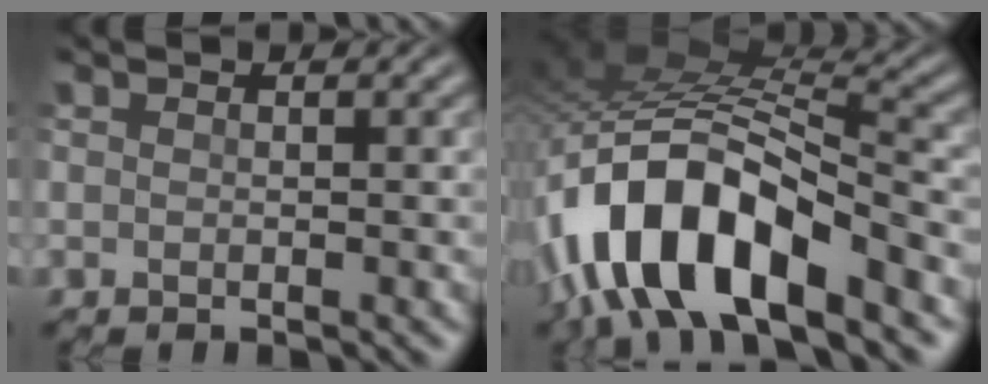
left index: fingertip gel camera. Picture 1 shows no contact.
{"total": 12.3, "force": [-7.3, 5.5, 8.3], "torque": [-0.159, -0.002, -0.132]}